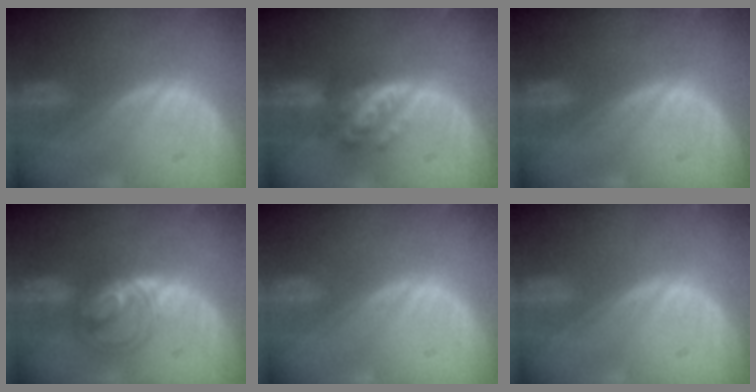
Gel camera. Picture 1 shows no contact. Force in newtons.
{"total": 6.0, "press": 5.3, "slide": 2.8}
{"total": 0.0}
{"total": 5.5, "press": 5.5, "slide": 0.6}
{"total": 0.0}
{"total": 0.0}